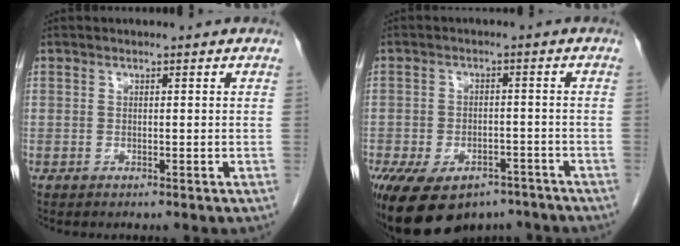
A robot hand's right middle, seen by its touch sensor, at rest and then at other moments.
{"total": 14.1, "force": [-9.6, 7.5, 7.1], "torque": [-0.141, 0.000, -0.136]}